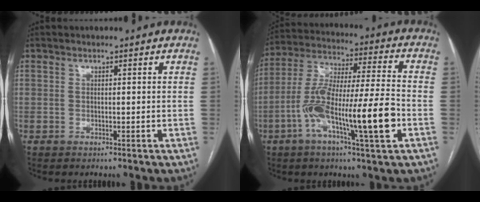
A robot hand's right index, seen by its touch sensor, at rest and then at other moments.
{"total": 17.1, "force": [-5.7, 1.5, 16.1], "torque": [-0.302, 0.001, -0.101]}